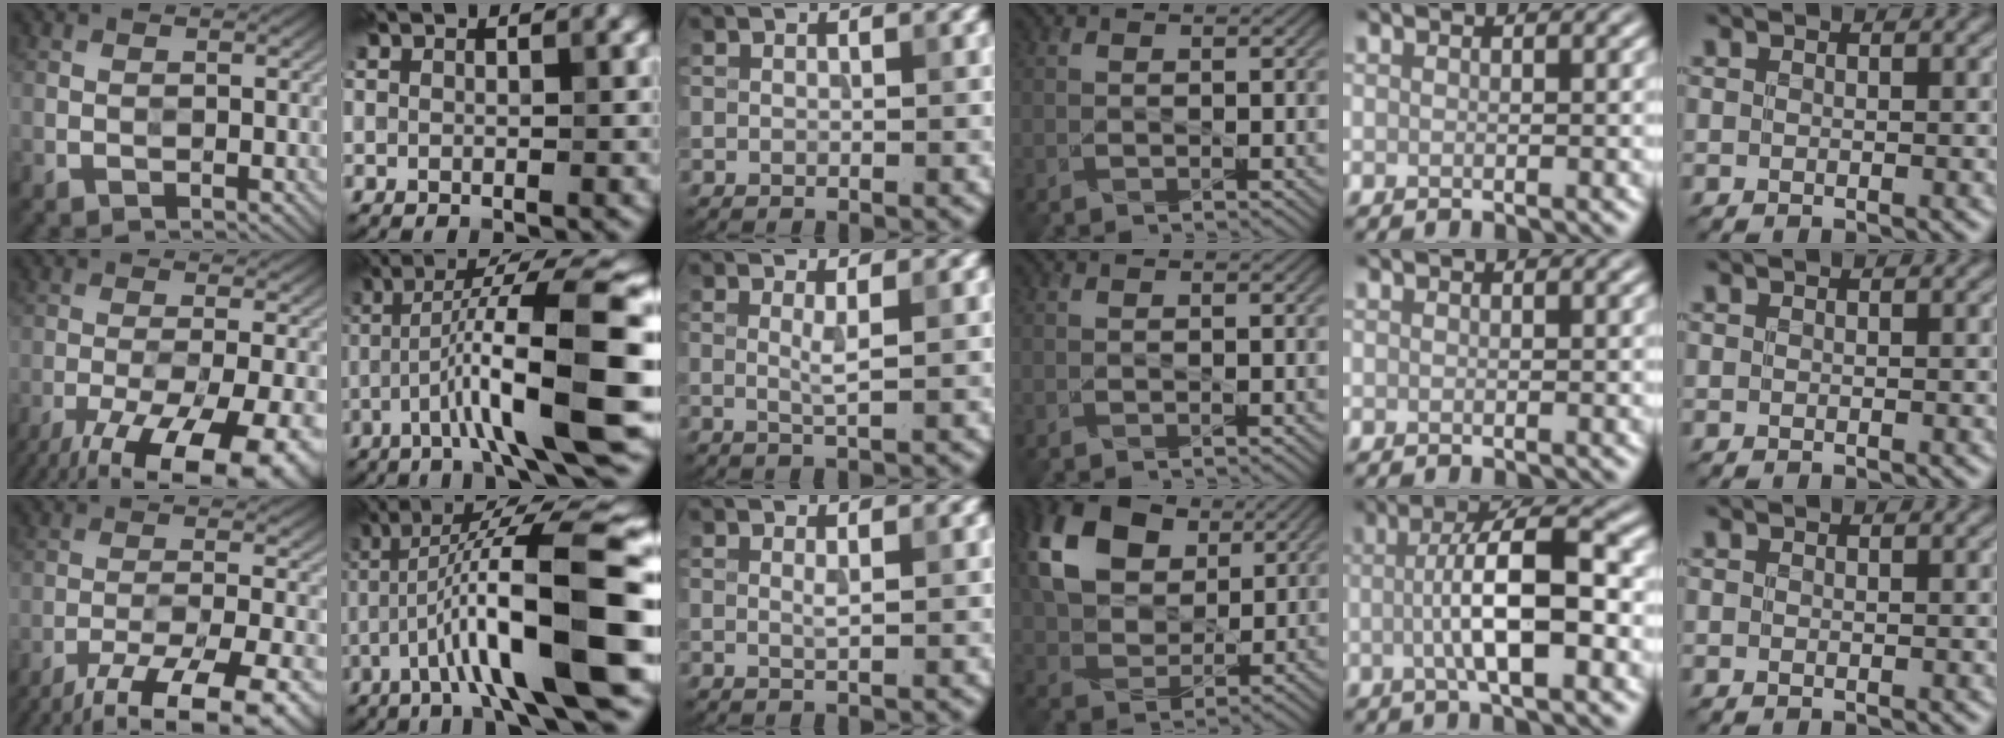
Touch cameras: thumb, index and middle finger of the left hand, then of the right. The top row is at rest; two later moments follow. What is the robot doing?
{"motion": "wipe", "object": "measuring cup"}